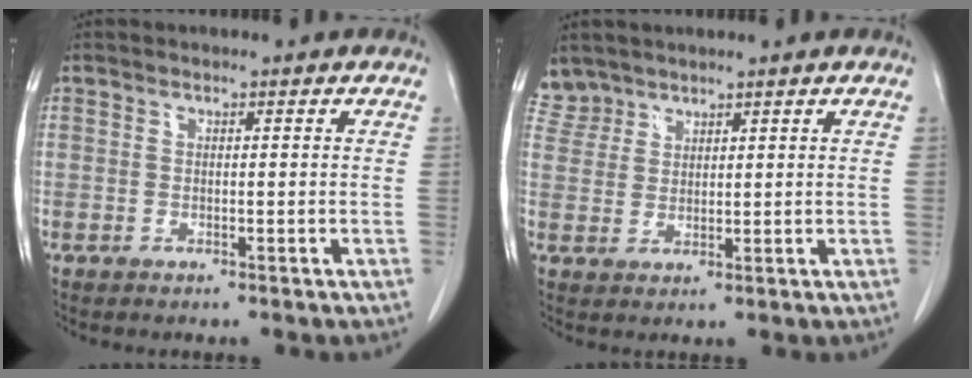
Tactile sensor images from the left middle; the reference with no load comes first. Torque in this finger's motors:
{"motor_torque": [0.17, -0.15, 0.06, -0.05]}